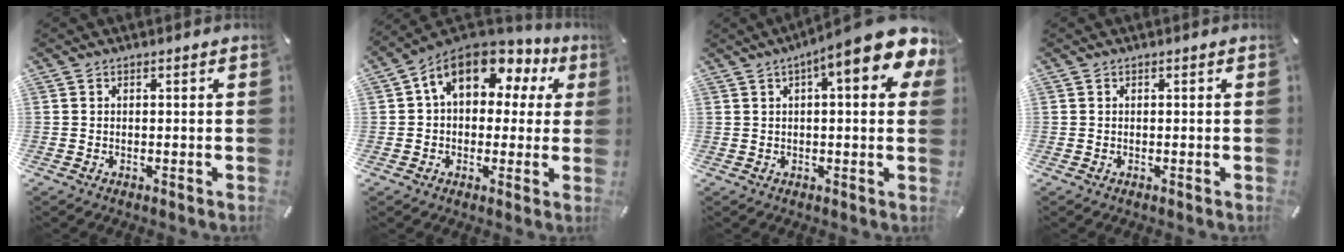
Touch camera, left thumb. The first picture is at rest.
{"total": 13.5, "force": [5.6, 8.6, 8.9], "torque": [-0.147, -0.015, 0.102]}
{"total": 13.7, "force": [6.2, 3.3, 11.8], "torque": [-0.162, -0.037, 0.094]}
{"total": 0.0}